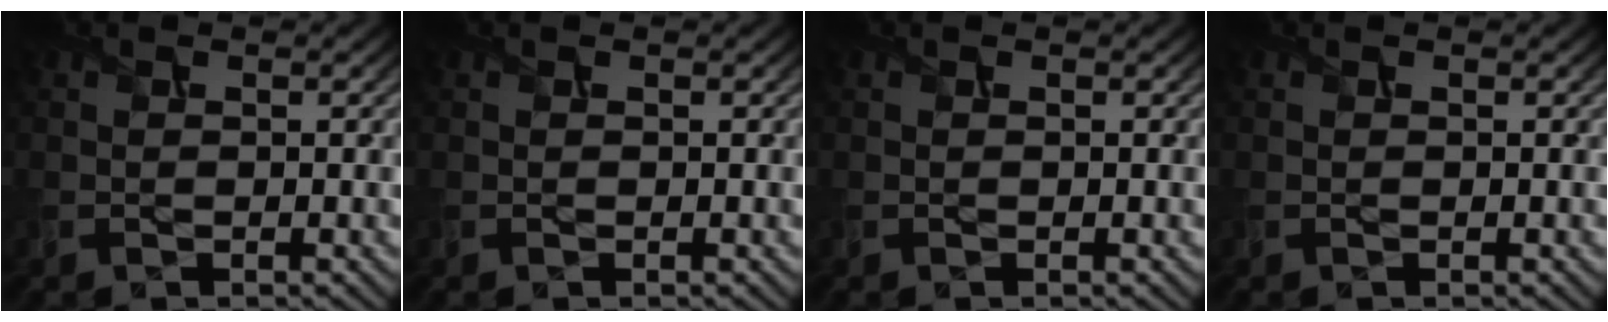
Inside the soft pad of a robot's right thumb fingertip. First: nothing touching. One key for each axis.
{"total": 0.0}
{"total": 0.0}
{"total": 0.0}